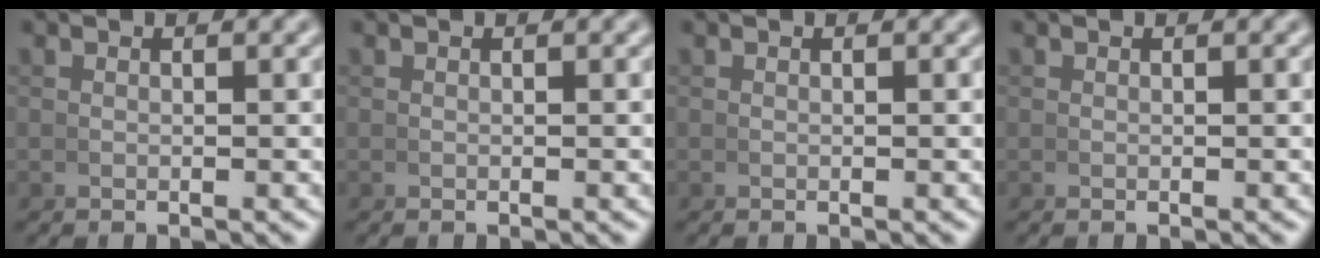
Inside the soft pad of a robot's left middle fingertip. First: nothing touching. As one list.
[{"total": 0.0}, {"total": 0.0}, {"total": 0.0}]